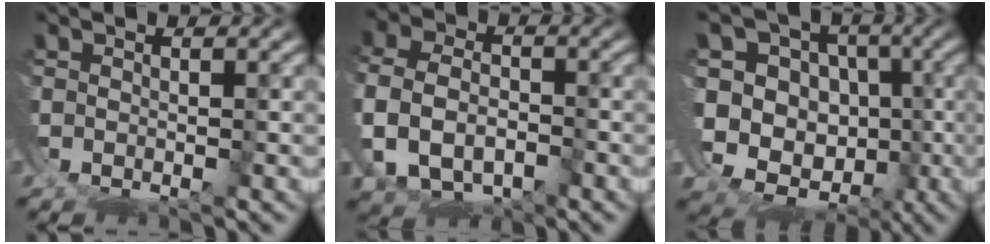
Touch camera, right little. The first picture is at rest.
{"total": 4.3, "force": [0.0, 3.6, 2.4], "torque": [-0.080, -0.026, 0.016]}
{"total": 12.4, "force": [-1.3, 11.4, 4.7], "torque": [-0.117, -0.052, -0.014]}